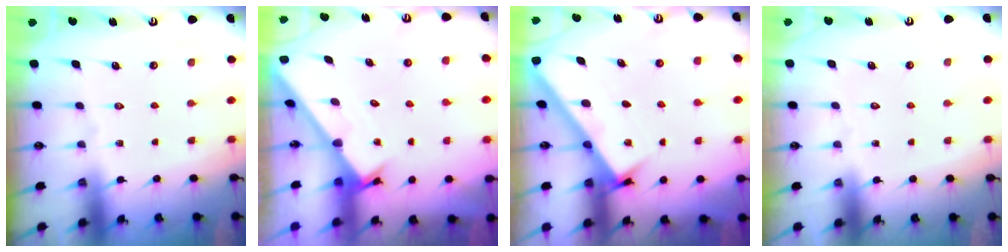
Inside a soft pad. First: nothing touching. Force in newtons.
{"total": 1.7, "press": 1.7, "slide": 0.1}
{"total": 3.1, "press": 3.1, "slide": 0.1}
{"total": 1.8, "press": 1.8, "slide": 0.1}